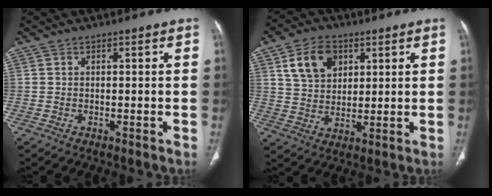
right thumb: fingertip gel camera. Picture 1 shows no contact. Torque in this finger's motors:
{"motor_torque": [0.92, 1.27, 0.57, 0.38, 0.07]}